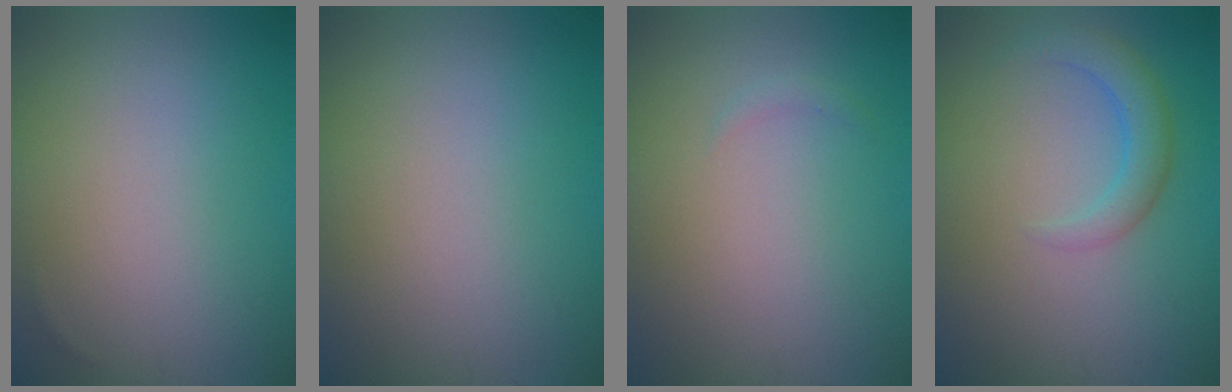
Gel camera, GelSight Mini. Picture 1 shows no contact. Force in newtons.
{"total": 0.0}
{"total": 0.5, "press": 0.5, "slide": 0.0}
{"total": 2.7, "press": 2.7, "slide": 0.2}